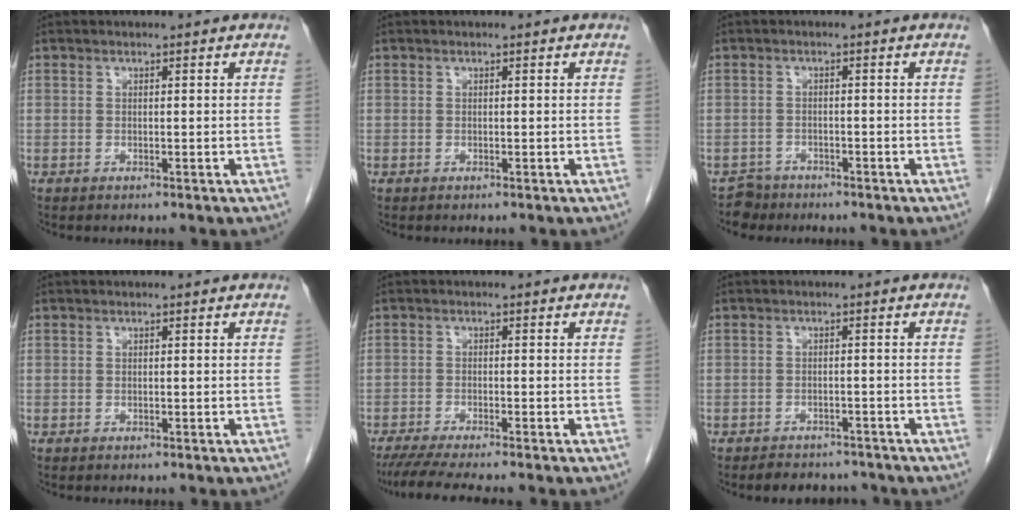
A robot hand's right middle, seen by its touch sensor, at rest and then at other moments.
{"total": 0.0}
{"total": 2.0, "force": [-1.6, 1.0, -0.6], "torque": [0.008, 0.004, -0.027]}
{"total": 0.0}
{"total": 7.4, "force": [-6.3, -0.3, 3.9], "torque": [-0.055, -0.020, -0.101]}
{"total": 5.5, "force": [-5.0, 2.2, 1.1], "torque": [-0.014, 0.002, -0.062]}